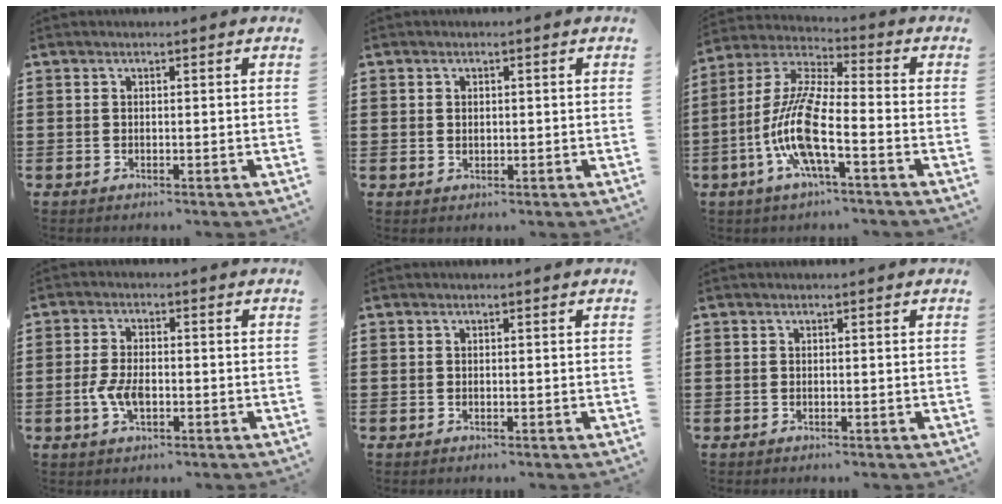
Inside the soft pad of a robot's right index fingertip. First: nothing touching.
{"total": 0.8, "force": [0.2, 0.7, 0.3], "torque": [-0.008, 0.005, 0.003]}
{"total": 10.9, "force": [-4.4, 2.0, 9.8], "torque": [-0.226, -0.018, -0.089]}
{"total": 4.6, "force": [-1.2, 2.3, 3.8], "torque": [-0.089, -0.003, -0.025]}
{"total": 0.0}
{"total": 0.0}